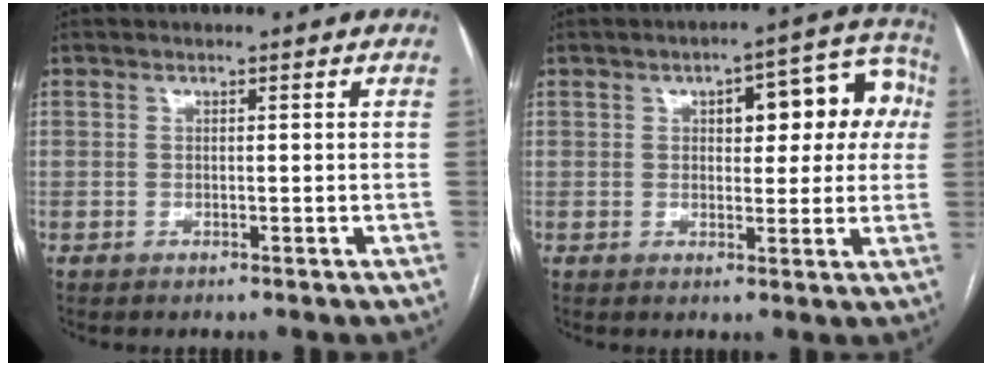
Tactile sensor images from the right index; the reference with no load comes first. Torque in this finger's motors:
{"motor_torque": [0.26, -0.01, 0.16, 0.05]}